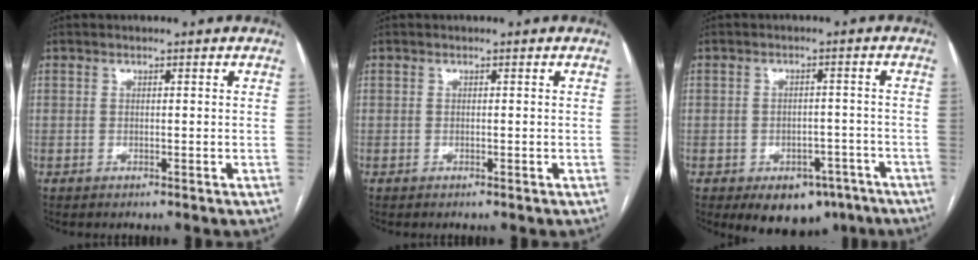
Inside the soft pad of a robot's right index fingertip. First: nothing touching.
{"total": 0.0}
{"total": 8.5, "force": [-5.6, 5.4, 3.6], "torque": [-0.028, 0.015, -0.068]}